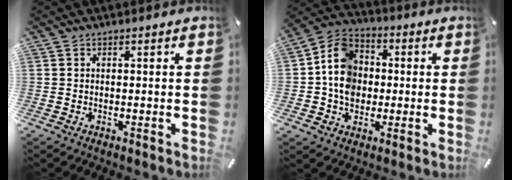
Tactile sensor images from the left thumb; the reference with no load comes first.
{"total": 11.0, "force": [-0.7, 9.6, 5.4], "torque": [-0.122, 0.020, -0.014]}